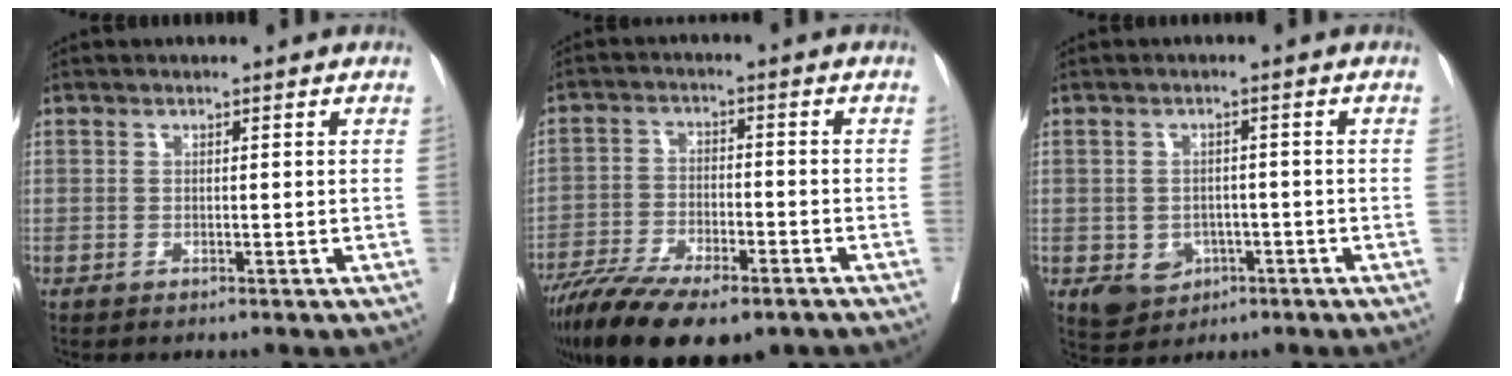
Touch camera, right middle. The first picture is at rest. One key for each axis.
{"total": 16.3, "fx": -12.0, "fy": 4.8, "fz": 9.9, "tx": -0.185, "ty": -0.028, "tz": -0.198}
{"total": 5.3, "fx": -2.2, "fy": 4.4, "fz": 2.2, "tx": -0.034, "ty": 0.000, "tz": -0.023}